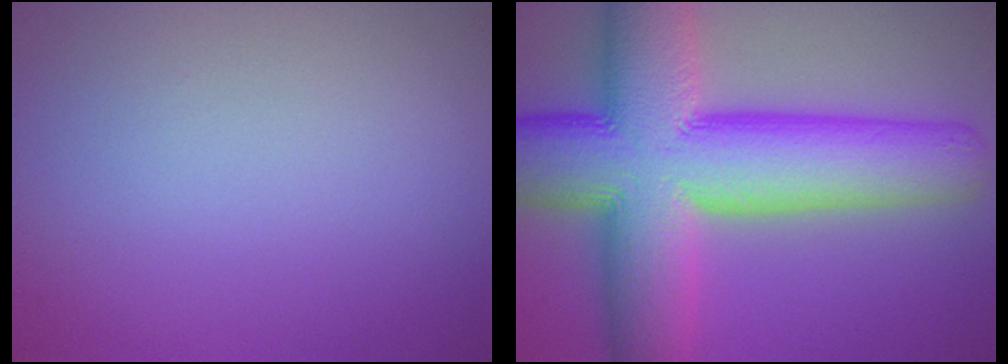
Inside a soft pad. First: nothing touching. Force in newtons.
{"total": 15.5, "press": 15.5, "slide": 0.4}